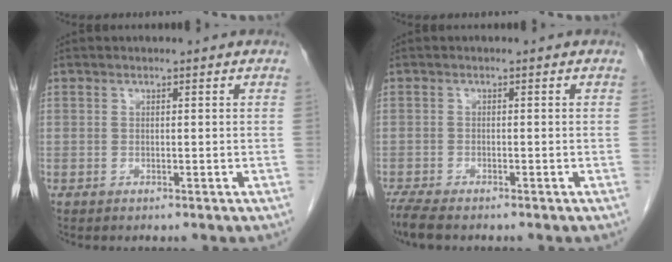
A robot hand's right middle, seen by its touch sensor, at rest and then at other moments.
{"total": 3.7, "force": [-3.2, 0.4, 2.0], "torque": [-0.049, -0.016, -0.055]}